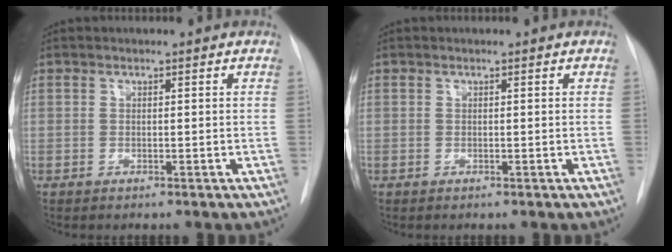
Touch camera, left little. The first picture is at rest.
{"total": 0.0}